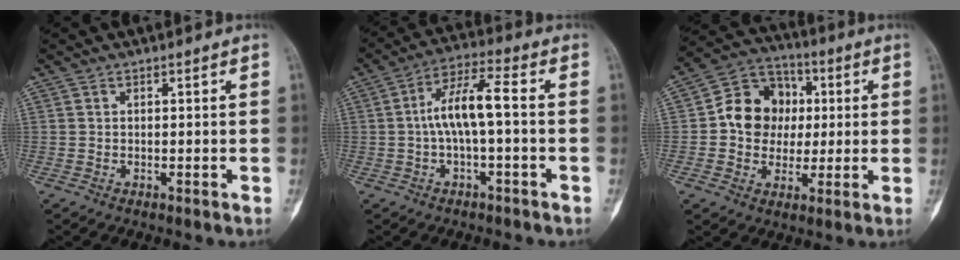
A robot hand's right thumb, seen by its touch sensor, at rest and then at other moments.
{"total": 8.8, "force": [-0.2, 2.4, 8.5], "torque": [-0.171, 0.035, -0.009]}
{"total": 12.6, "force": [1.1, 10.9, 6.3], "torque": [-0.055, 0.018, 0.010]}